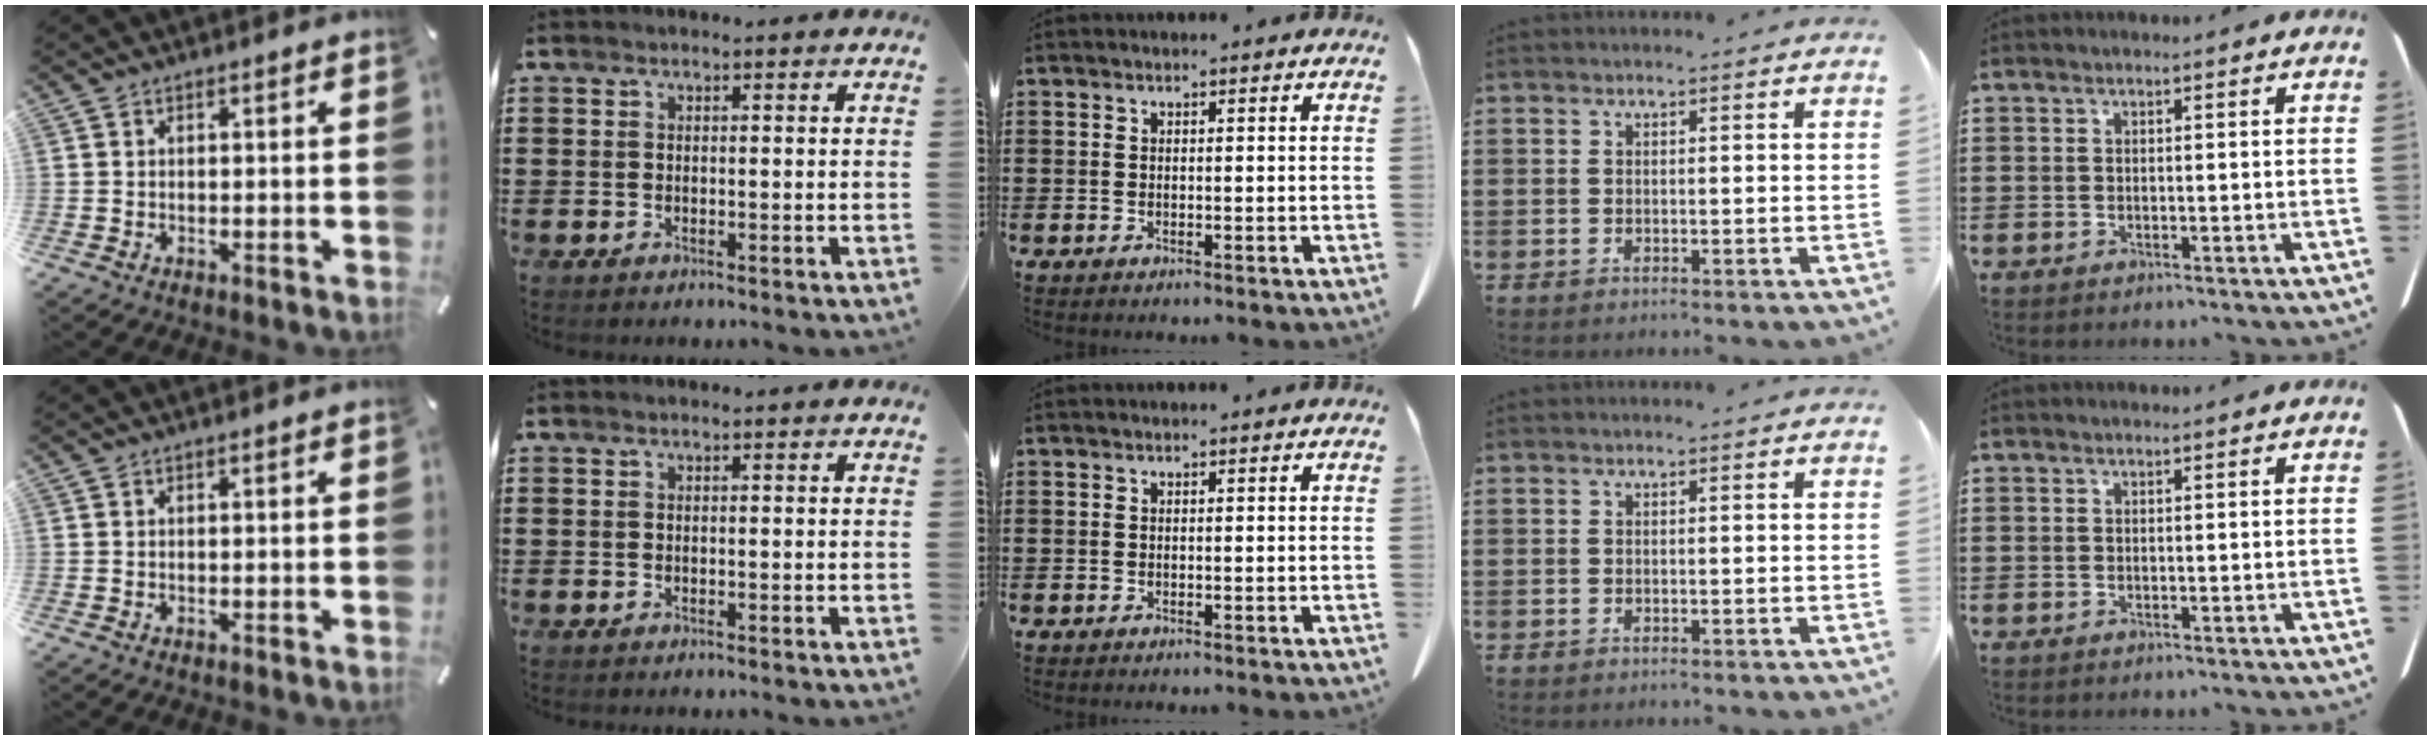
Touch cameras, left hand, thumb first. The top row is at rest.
{}